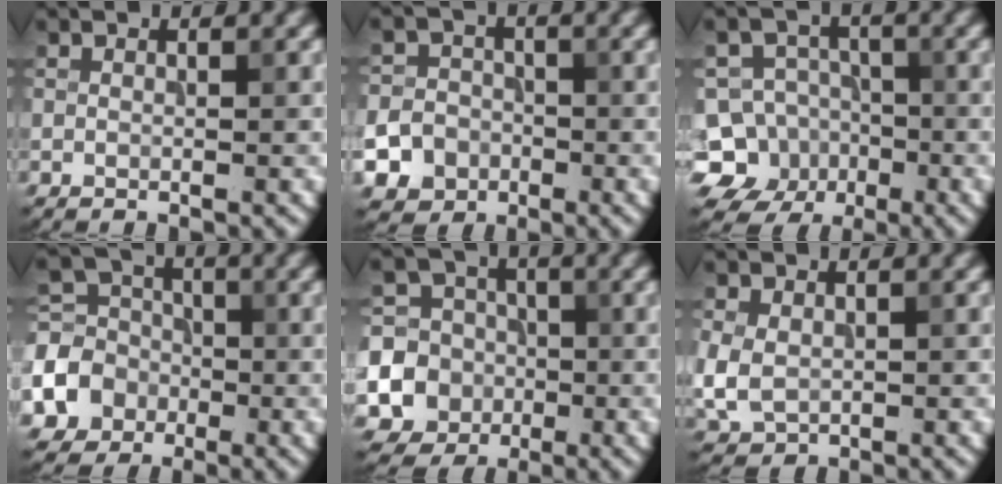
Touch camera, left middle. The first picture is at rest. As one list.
[{"total": 8.3, "force": [-4.2, 7.0, 1.7], "torque": [-0.032, -0.026, -0.088]}, {"total": 9.2, "force": [-4.4, 7.9, 1.6], "torque": [-0.017, -0.001, -0.093]}, {"total": 5.7, "force": [-1.9, 5.0, 2.0], "torque": [-0.044, 0.002, -0.051]}, {"total": 15.5, "force": [-4.0, 14.6, 3.1], "torque": [-0.120, -0.012, -0.086]}, {"total": 4.1, "force": [-0.4, 3.3, 2.5], "torque": [-0.066, -0.010, -0.004]}]